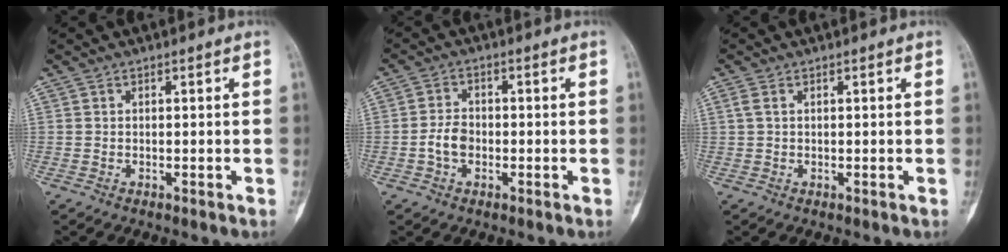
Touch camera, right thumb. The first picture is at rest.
{"total": 4.2, "force": [-1.1, 2.9, 2.8], "torque": [-0.050, 0.013, -0.025]}
{"total": 1.2, "force": [0.5, 0.7, 0.9], "torque": [-0.031, 0.012, 0.015]}